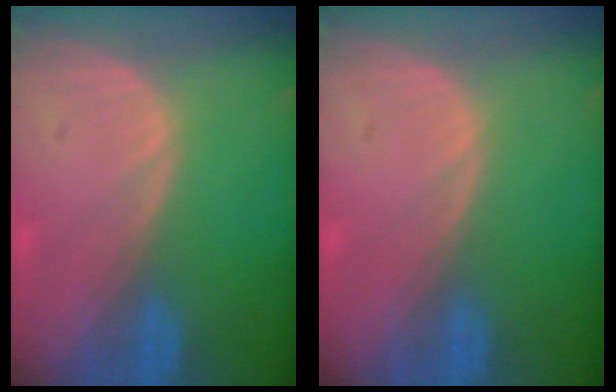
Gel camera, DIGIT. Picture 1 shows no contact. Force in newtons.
{"total": 0.0}